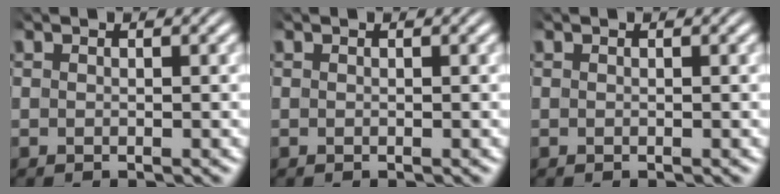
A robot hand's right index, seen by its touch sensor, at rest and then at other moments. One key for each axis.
{"total": 0.0}
{"total": 0.0}